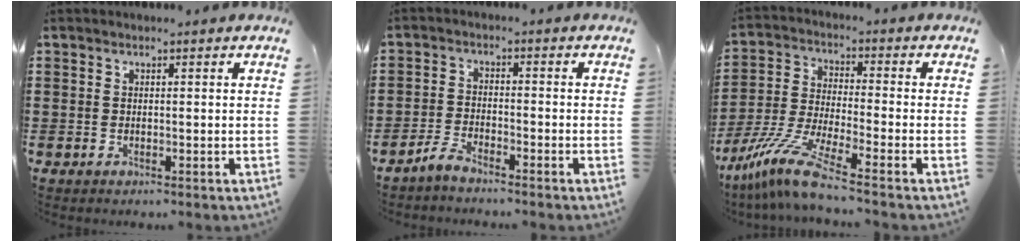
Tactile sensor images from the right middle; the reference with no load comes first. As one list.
[{"total": 3.0, "force": [-2.8, 0.4, 1.1], "torque": [-0.035, 0.003, -0.060]}, {"total": 9.2, "force": [-7.1, 0.4, 5.9], "torque": [-0.146, -0.014, -0.148]}]